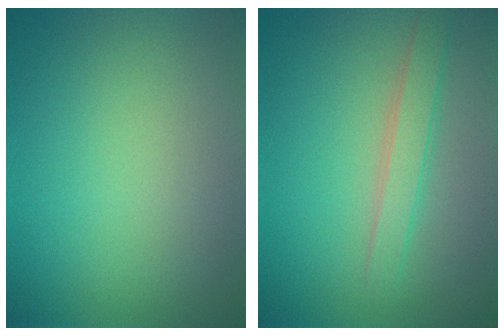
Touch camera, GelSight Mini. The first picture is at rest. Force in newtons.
{"total": 2.3, "press": 2.2, "slide": 0.1}